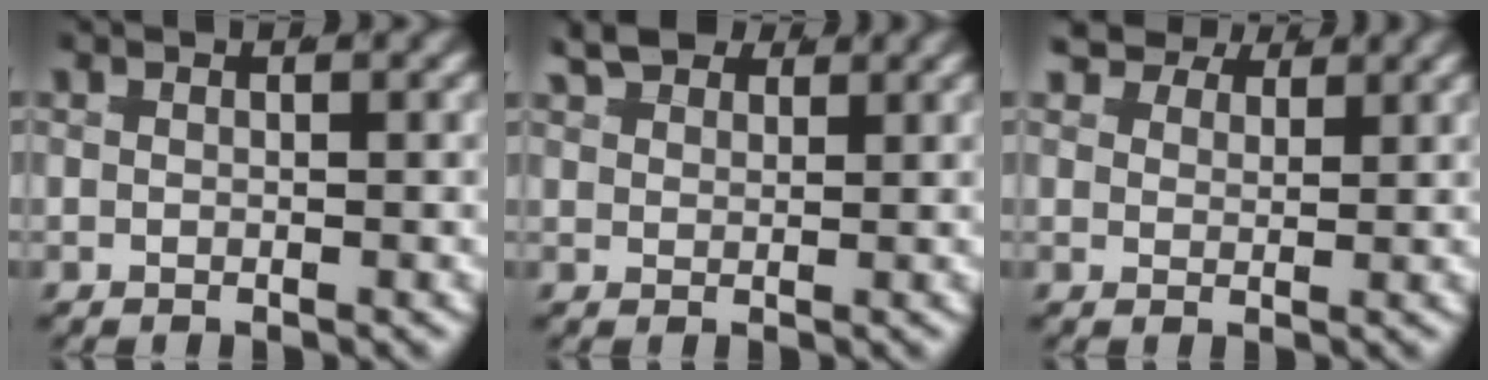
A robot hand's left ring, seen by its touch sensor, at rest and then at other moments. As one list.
[{"total": 2.2, "force": [1.9, 0.7, 0.7], "torque": [-0.016, -0.004, 0.036]}, {"total": 4.6, "force": [3.6, 2.1, 1.8], "torque": [-0.029, 0.004, 0.055]}]